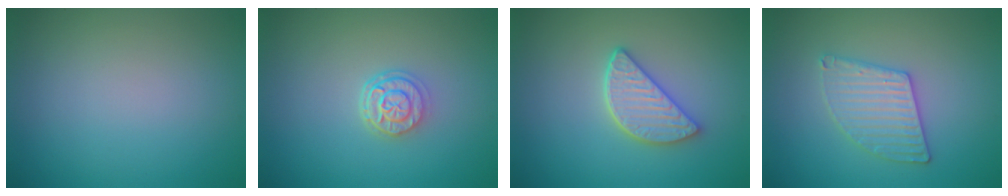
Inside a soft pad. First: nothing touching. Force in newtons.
{"total": 2.7, "press": 2.2, "slide": 1.6}
{"total": 3.9, "press": 3.3, "slide": 2.1}
{"total": 3.0, "press": 3.0, "slide": 0.2}